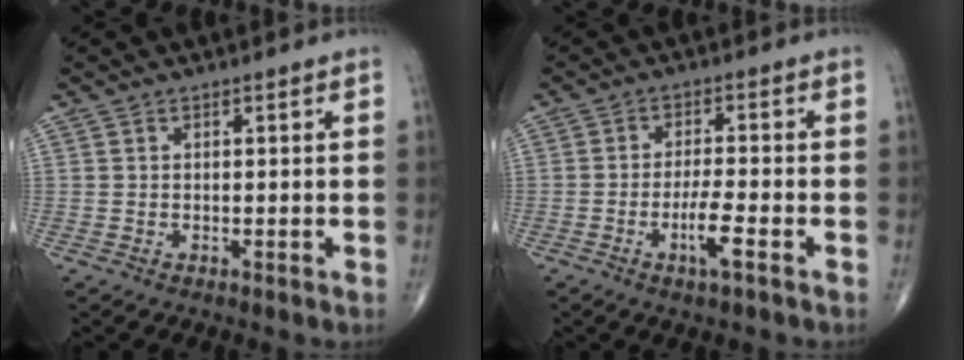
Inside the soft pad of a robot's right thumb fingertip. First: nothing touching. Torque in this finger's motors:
{"motor_torque": [3.14, 1.86, 2.15, -0.61, 0.97]}